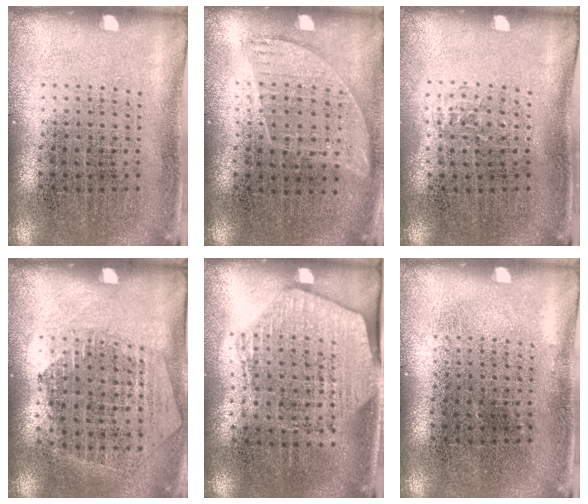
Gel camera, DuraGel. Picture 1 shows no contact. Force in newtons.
{"total": 0.9, "press": 0.8, "slide": 0.4}
{"total": 0.6, "press": 0.4, "slide": 0.3}
{"total": 1.2, "press": 1.1, "slide": 0.5}
{"total": 1.7, "press": 1.5, "slide": 0.8}
{"total": 0.0}